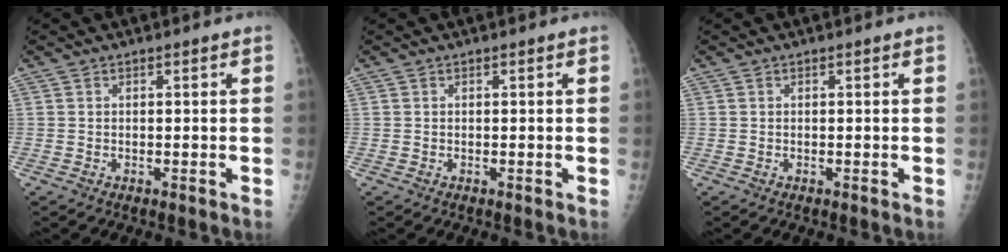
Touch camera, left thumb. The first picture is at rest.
{"total": 0.0}
{"total": 0.0}